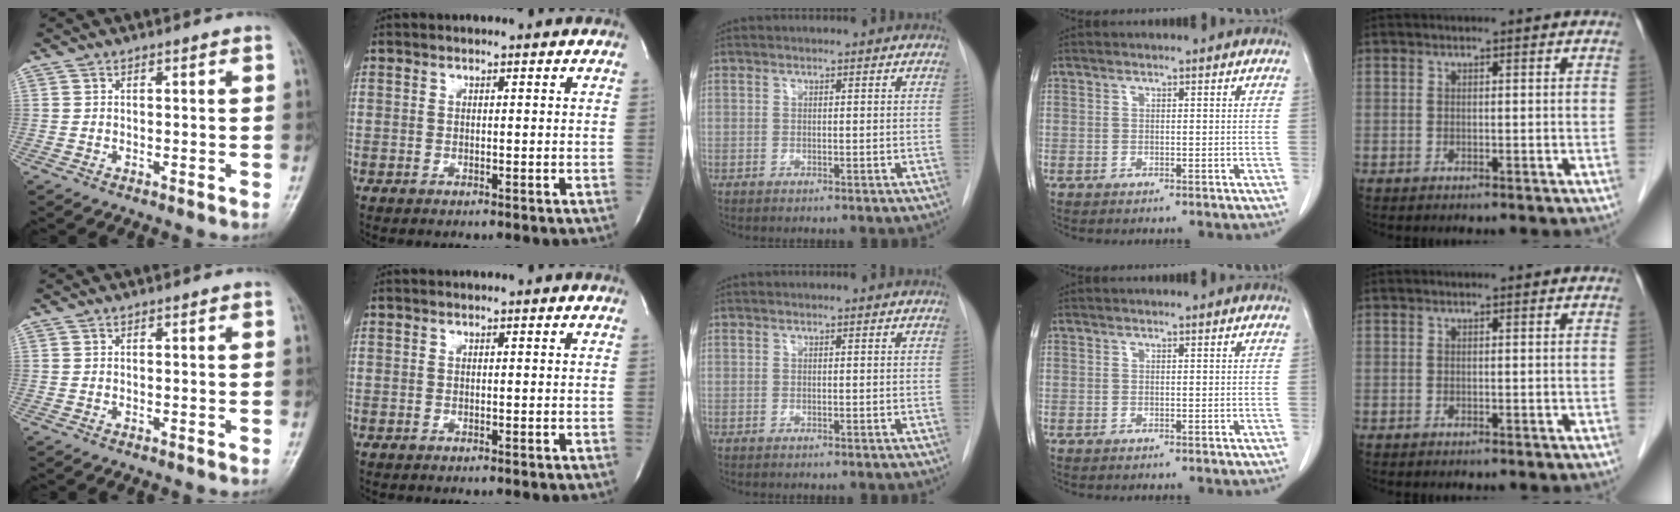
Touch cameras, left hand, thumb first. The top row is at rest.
{}